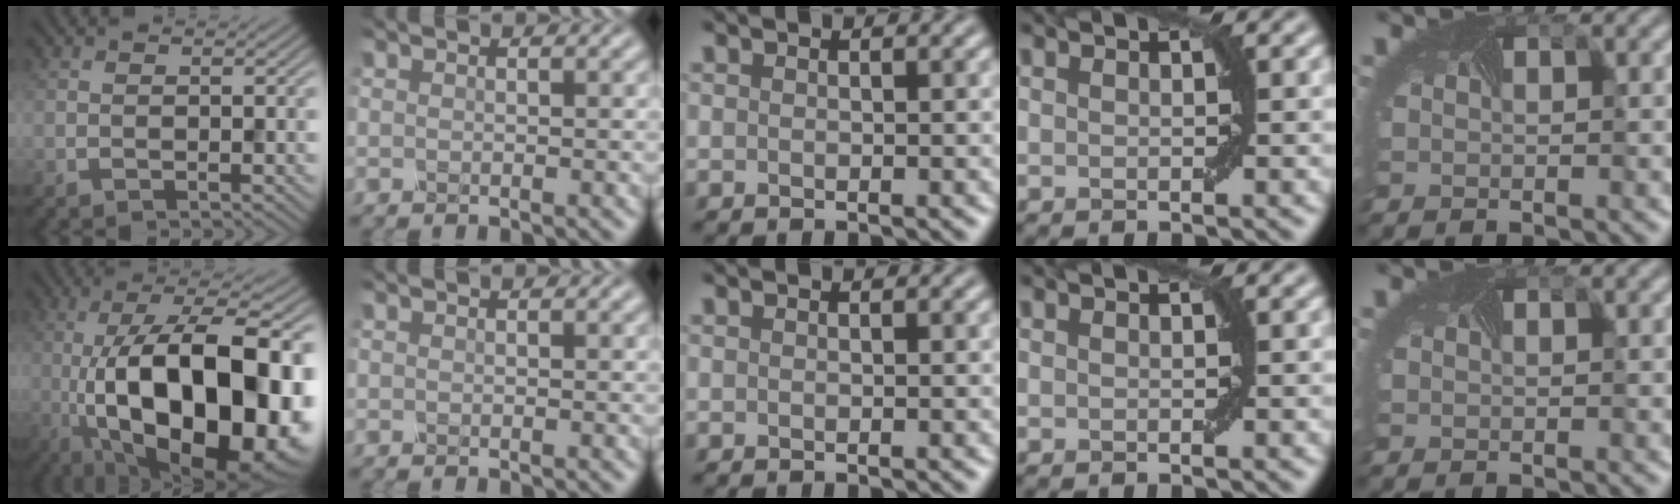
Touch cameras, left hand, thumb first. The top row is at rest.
{"thumb": {"total": 21.0, "force": [-4.2, 8.8, 18.6], "torque": [-0.290, -0.003, -0.060]}}